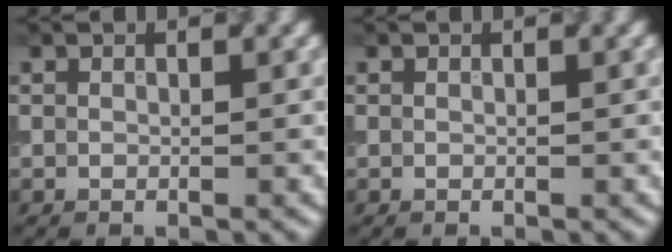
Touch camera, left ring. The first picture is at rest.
{"total": 0.0}